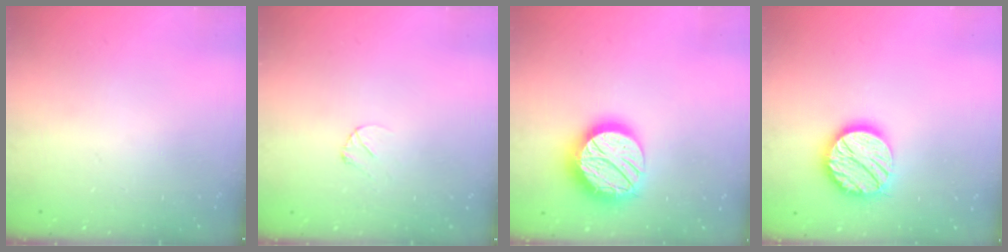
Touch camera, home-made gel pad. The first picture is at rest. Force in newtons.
{"total": 3.2, "press": 3.2, "slide": 0.3}
{"total": 17.6, "press": 17.6, "slide": 1.0}
{"total": 14.8, "press": 14.7, "slide": 0.9}